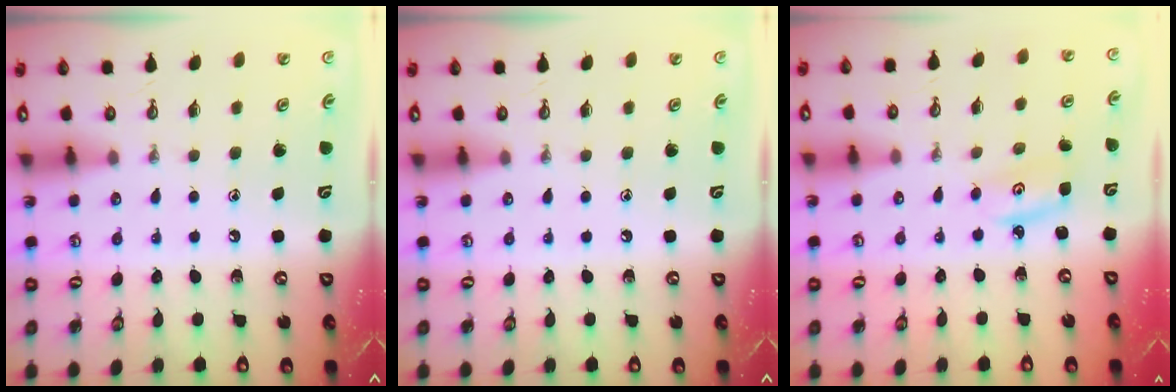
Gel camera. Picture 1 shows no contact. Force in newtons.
{"total": 0.0}
{"total": 2.9, "press": 2.9, "slide": 0.3}